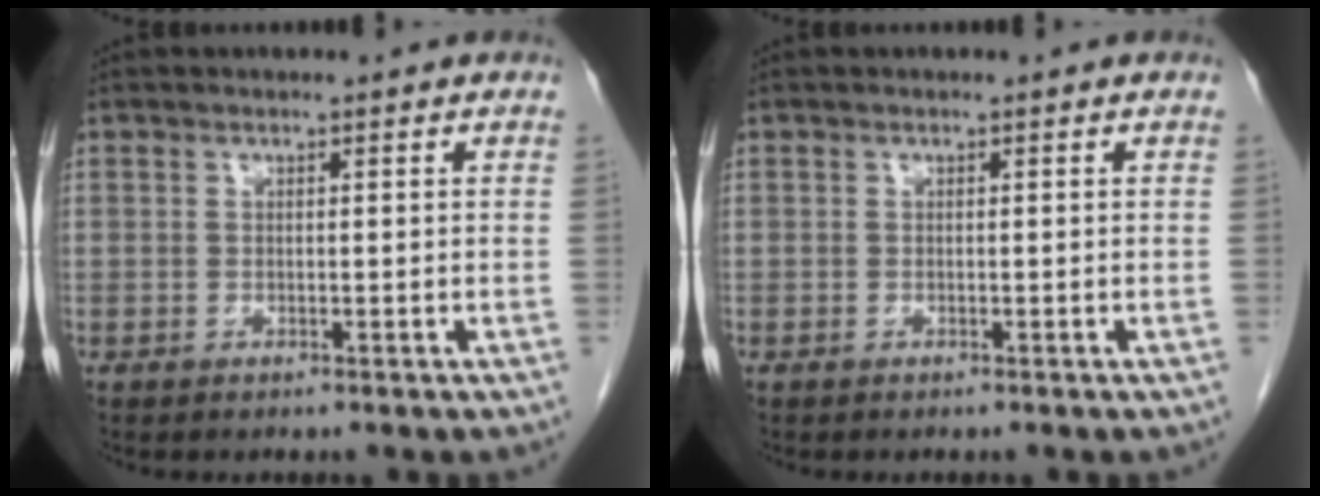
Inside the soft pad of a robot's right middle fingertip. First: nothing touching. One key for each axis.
{"total": 0.0}